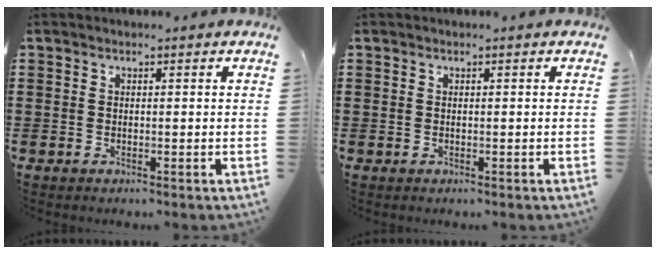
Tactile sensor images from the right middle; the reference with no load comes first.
{"total": 0.0}